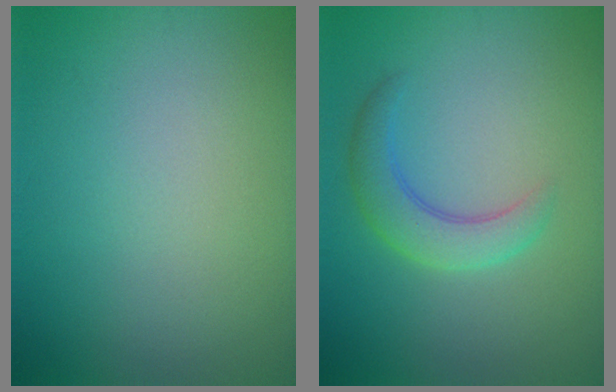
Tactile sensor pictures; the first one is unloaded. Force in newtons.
{"total": 3.3, "press": 3.3, "slide": 0.2}